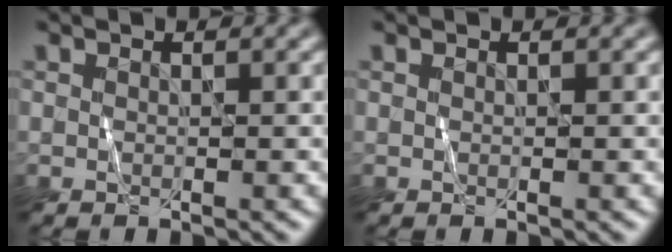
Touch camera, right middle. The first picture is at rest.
{"total": 0.0}